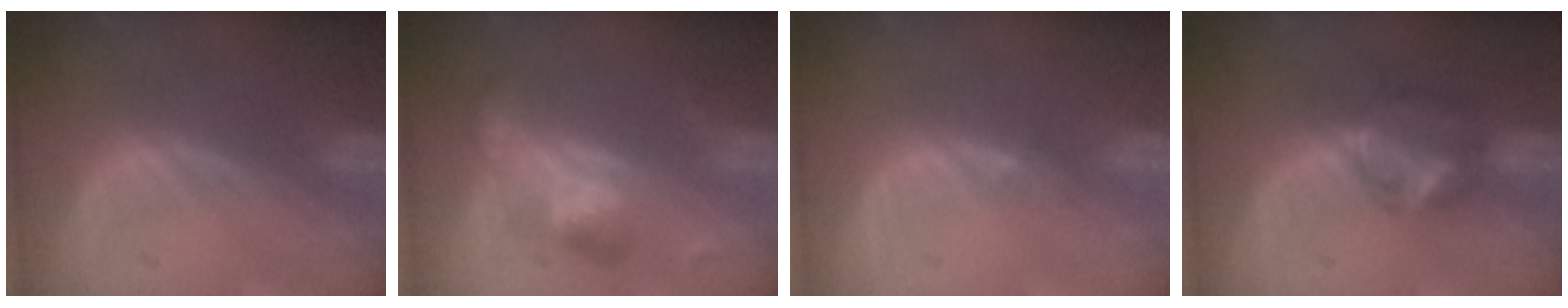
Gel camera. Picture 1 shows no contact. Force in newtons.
{"total": 5.5, "press": 5.3, "slide": 1.5}
{"total": 0.9, "press": 0.7, "slide": 0.6}
{"total": 6.1, "press": 5.6, "slide": 2.5}